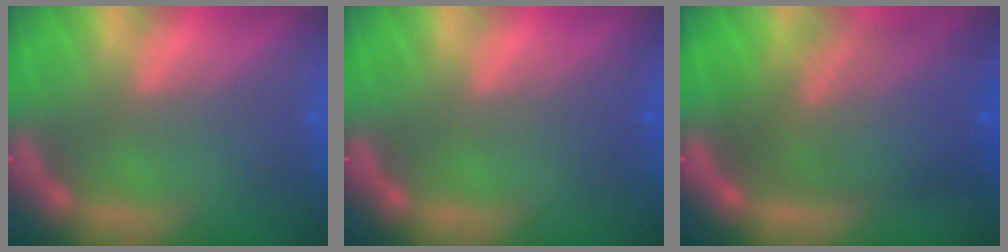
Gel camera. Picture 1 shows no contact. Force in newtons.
{"total": 1.0}
{"total": 10.0}